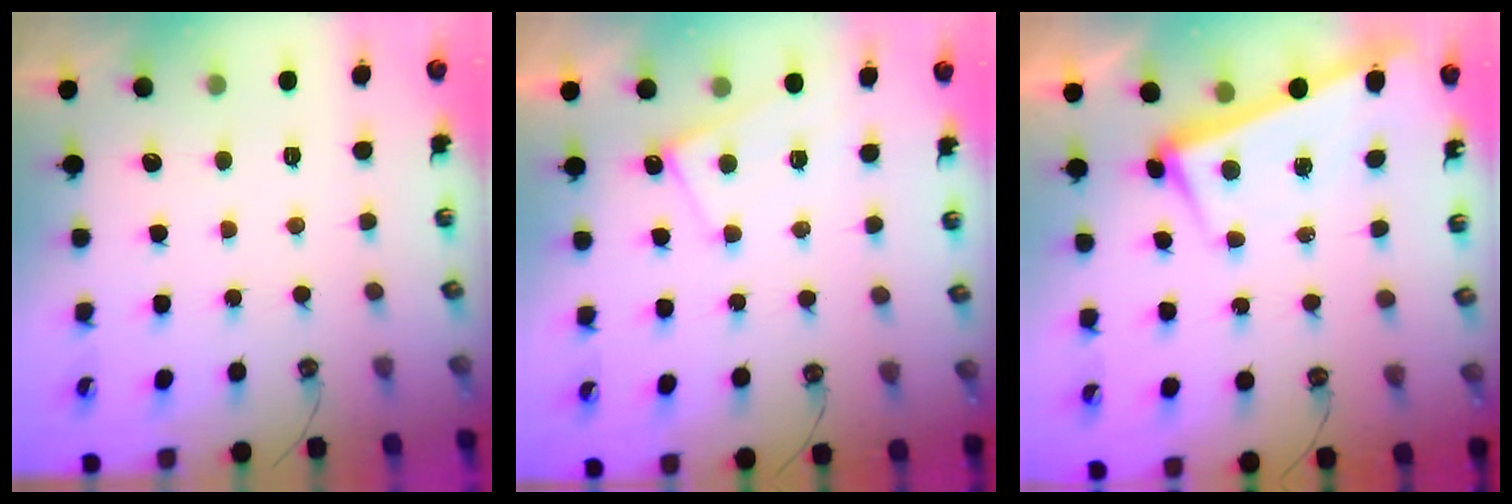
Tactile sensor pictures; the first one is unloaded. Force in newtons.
{"total": 1.3, "press": 1.2, "slide": 0.4}
{"total": 3.3, "press": 3.1, "slide": 1.1}